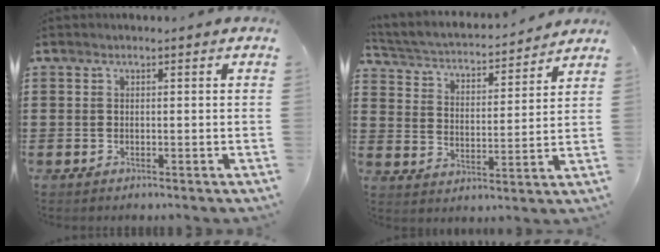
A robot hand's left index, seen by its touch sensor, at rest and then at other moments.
{"total": 2.9, "force": [2.7, 0.6, 0.7], "torque": [-0.035, -0.027, 0.036]}